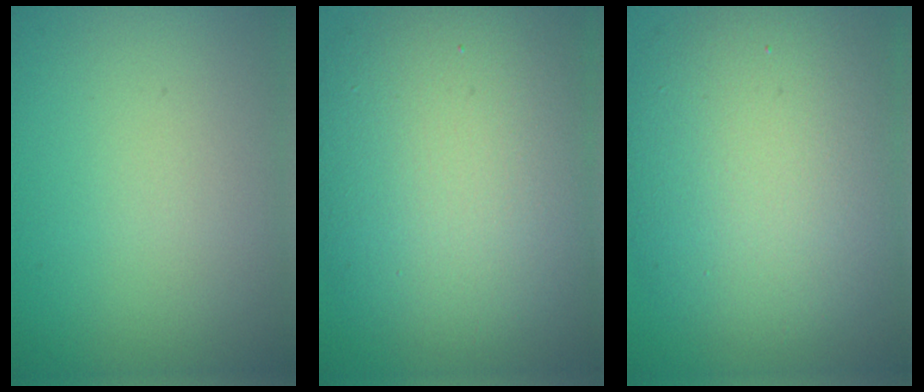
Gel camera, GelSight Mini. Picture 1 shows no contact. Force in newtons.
{"total": 12.4, "press": 12.4, "slide": 0.7}
{"total": 10.6, "press": 10.6, "slide": 1.0}